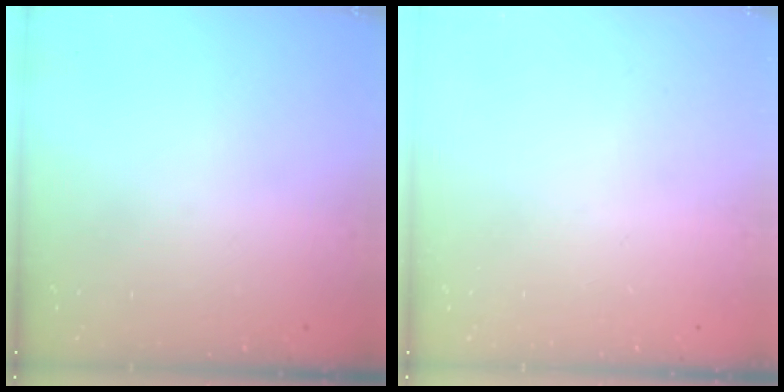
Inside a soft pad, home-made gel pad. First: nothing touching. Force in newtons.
{"total": 0.0}